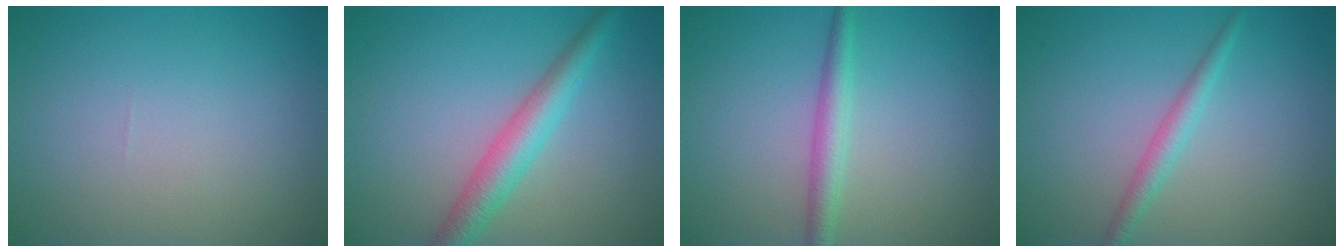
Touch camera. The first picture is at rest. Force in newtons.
{"total": 3.8, "press": 3.8, "slide": 0.1}
{"total": 2.3, "press": 2.3, "slide": 0.0}
{"total": 1.9, "press": 1.9, "slide": 0.1}